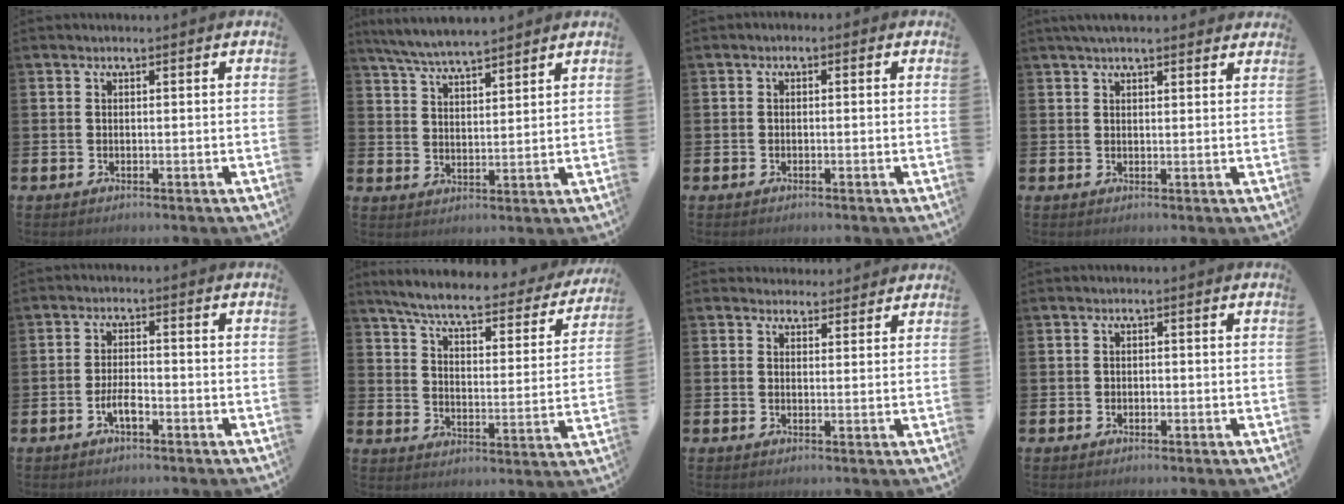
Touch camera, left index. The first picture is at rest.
{"total": 6.0, "force": [5.8, 0.5, 1.4], "torque": [-0.049, -0.023, 0.107]}
{"total": 0.8, "force": [-0.7, 0.4, 0.2], "torque": [-0.010, 0.002, -0.014]}
{"total": 2.0, "force": [1.7, 0.5, 0.9], "torque": [-0.015, 0.002, 0.030]}
{"total": 2.9, "force": [-1.3, 1.0, 2.4], "torque": [-0.056, 0.004, -0.025]}
{"total": 6.4, "force": [5.6, 1.0, 3.0], "torque": [-0.085, -0.038, 0.089]}
{"total": 2.9, "force": [2.7, 1.0, -0.2], "torque": [0.009, -0.013, 0.048]}
{"total": 0.7, "force": [-0.2, 0.6, 0.2], "torque": [-0.003, 0.003, -0.007]}